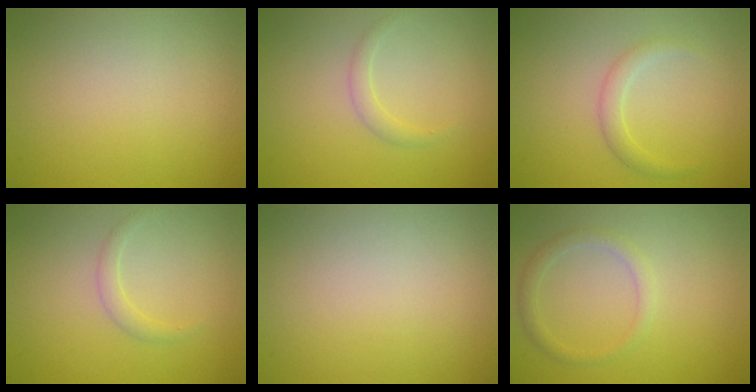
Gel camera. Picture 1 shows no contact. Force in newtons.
{"total": 1.1, "press": 1.1, "slide": 0.2}
{"total": 1.5, "press": 1.5, "slide": 0.0}
{"total": 1.1, "press": 1.1, "slide": 0.2}
{"total": 0.0}
{"total": 1.5, "press": 1.5, "slide": 0.1}